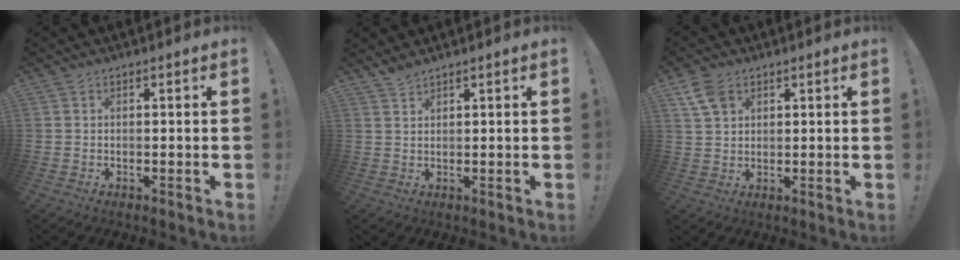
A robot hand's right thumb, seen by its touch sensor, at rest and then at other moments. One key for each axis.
{"total": 2.4, "fx": 2.2, "fy": 0.4, "fz": 0.9, "tx": -0.011, "ty": -0.014, "tz": 0.040}
{"total": 6.7, "fx": 3.6, "fy": 4.4, "fz": 3.5, "tx": -0.061, "ty": -0.006, "tz": 0.072}